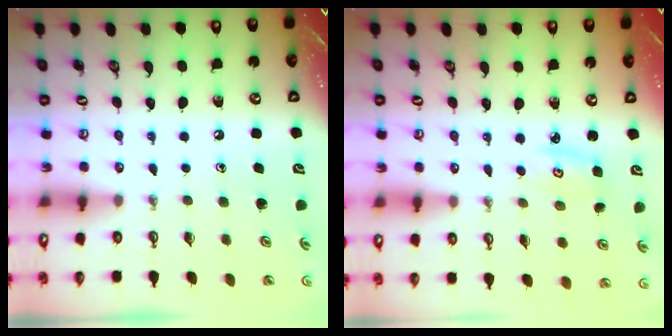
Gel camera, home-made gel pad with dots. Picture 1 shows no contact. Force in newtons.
{"total": 3.0, "press": 3.0, "slide": 0.3}